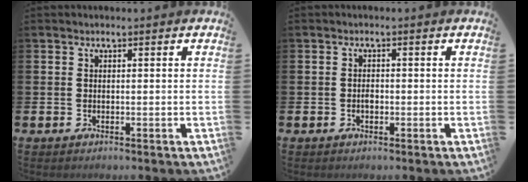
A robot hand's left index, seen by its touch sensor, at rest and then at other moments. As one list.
[{"total": 1.0, "force": [-0.3, 0.7, 0.7], "torque": [-0.012, 0.002, -0.007]}]